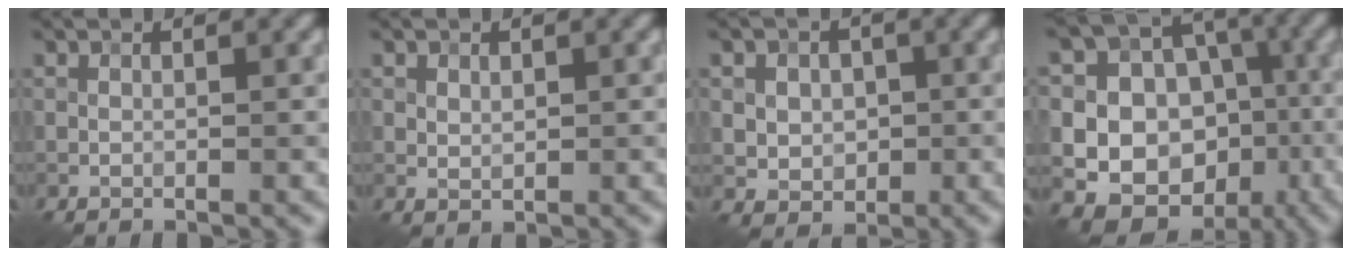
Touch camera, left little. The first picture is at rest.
{"total": 1.1, "force": [0.3, 0.8, 0.6], "torque": [-0.012, -0.002, 0.009]}
{"total": 4.2, "force": [0.3, 3.5, 2.3], "torque": [-0.034, 0.013, -0.004]}
{"total": 14.8, "force": [-3.1, 13.5, 5.1], "torque": [-0.097, 0.009, -0.056]}